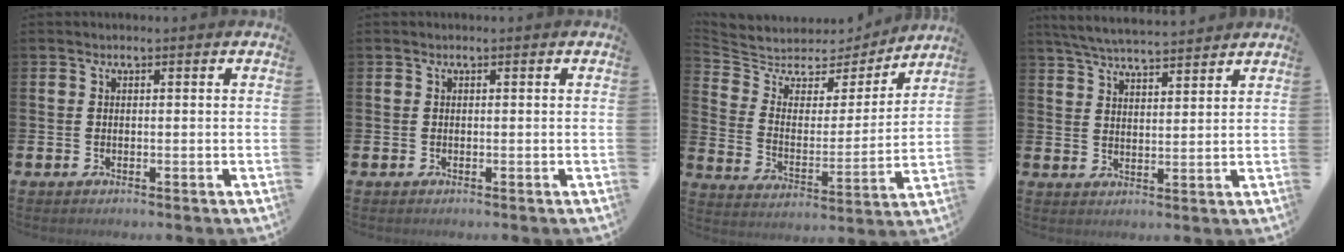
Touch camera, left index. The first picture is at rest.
{"total": 0.0}
{"total": 6.1, "force": [5.3, 3.0, 0.9], "torque": [-0.059, -0.043, 0.088]}
{"total": 5.4, "force": [5.3, 0.3, 0.9], "torque": [-0.041, -0.023, 0.096]}